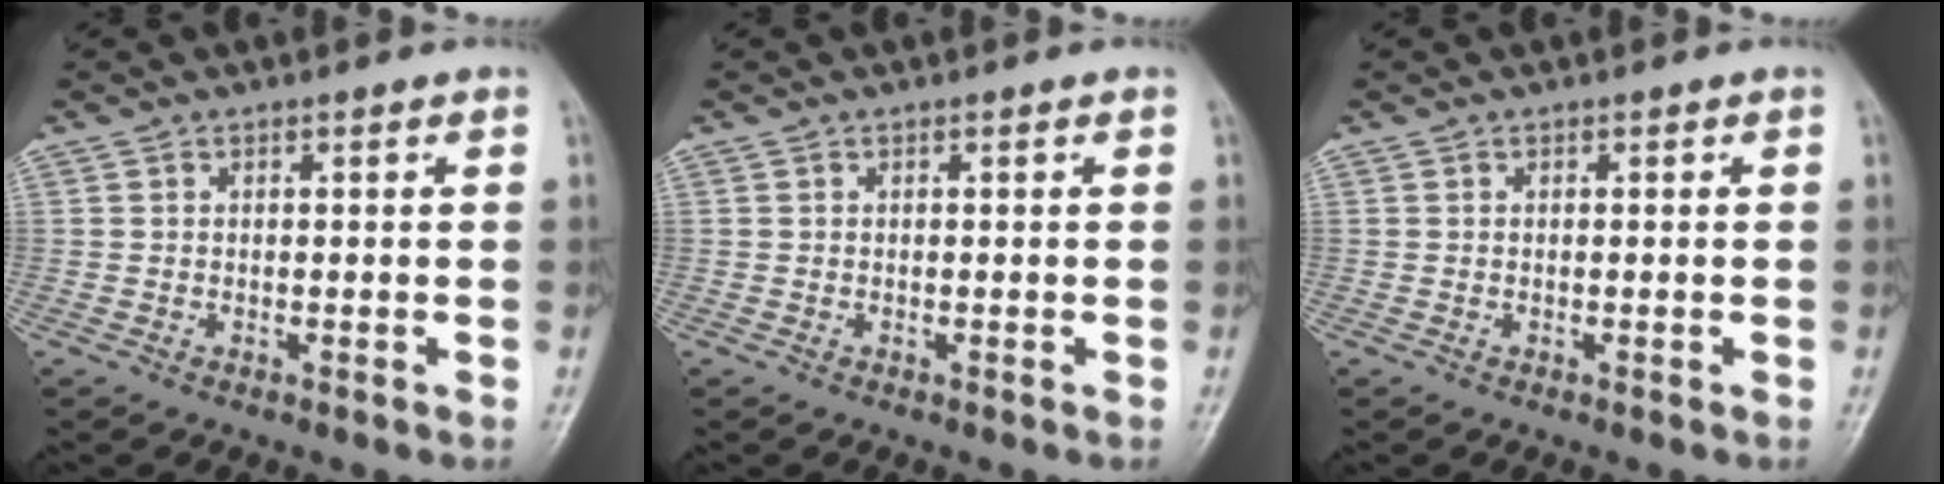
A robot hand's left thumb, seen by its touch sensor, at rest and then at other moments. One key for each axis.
{"total": 0.0}
{"total": 0.0}